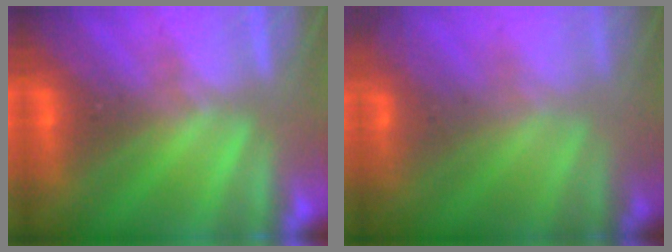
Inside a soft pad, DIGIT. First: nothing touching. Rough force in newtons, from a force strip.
{"total": 8.2}